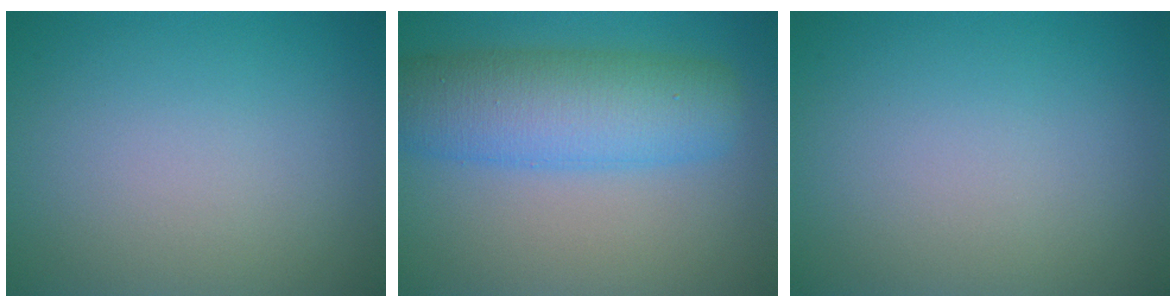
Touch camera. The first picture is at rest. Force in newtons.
{"total": 8.0, "press": 8.0, "slide": 0.1}
{"total": 0.0}